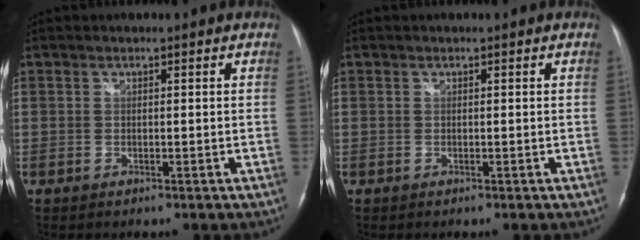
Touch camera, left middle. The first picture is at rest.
{"total": 0.0}